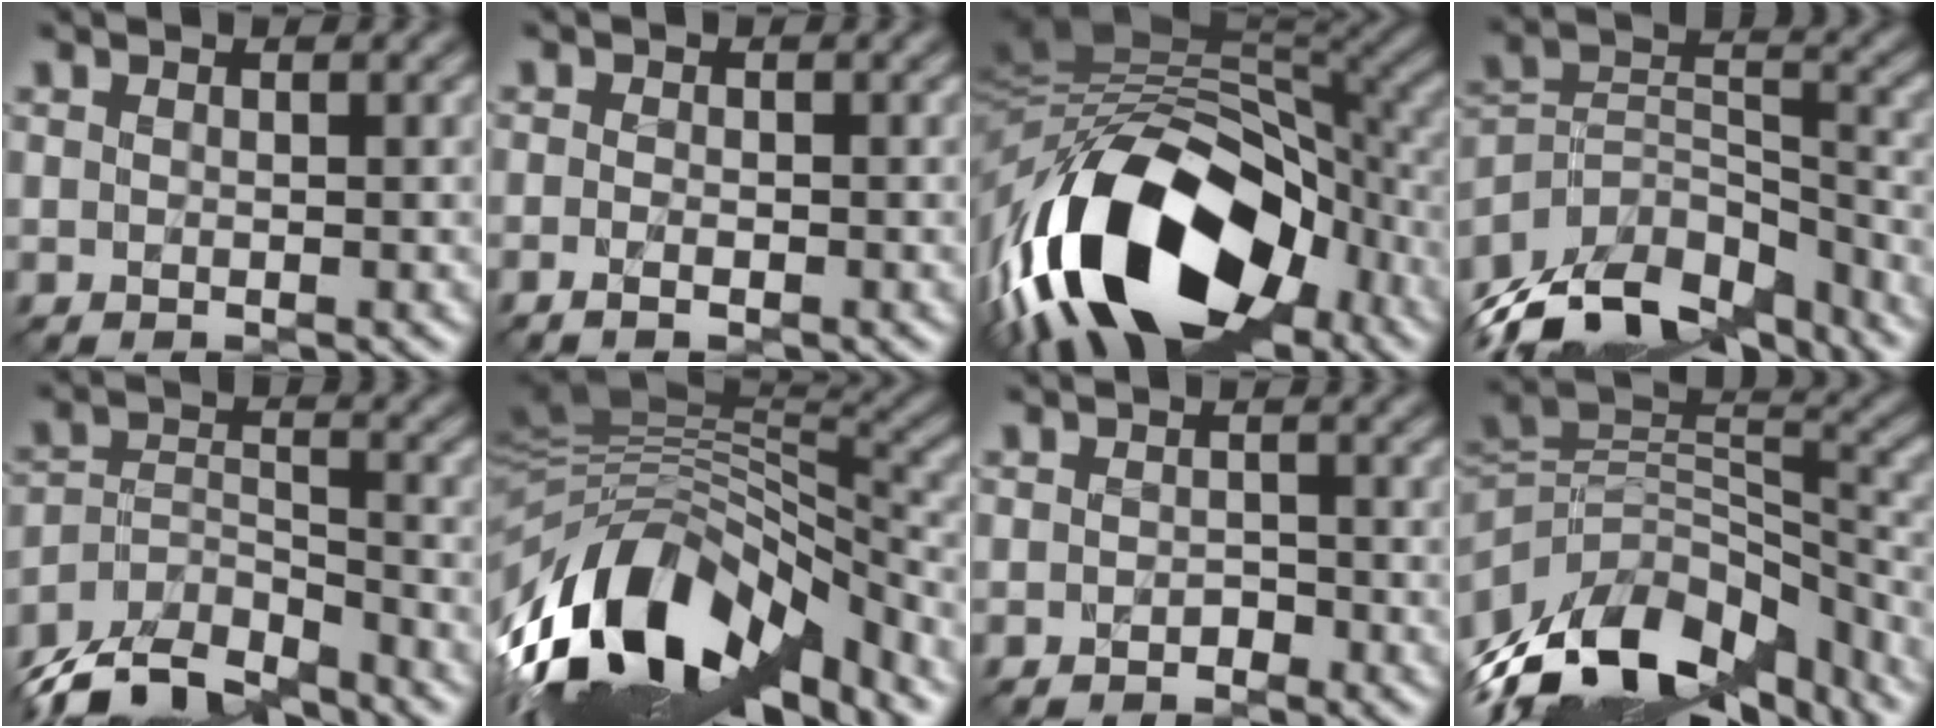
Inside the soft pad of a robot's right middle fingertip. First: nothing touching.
{"total": 0.9, "force": [-0.7, 0.3, 0.6], "torque": [-0.011, -0.008, -0.005]}
{"total": 17.2, "force": [-8.3, 9.6, 11.6], "torque": [-0.218, 0.000, -0.137]}
{"total": 12.8, "force": [-10.2, 6.0, 4.8], "torque": [-0.105, 0.011, -0.163]}
{"total": 8.3, "force": [-7.7, 2.5, 2.0], "torque": [-0.046, -0.006, -0.139]}
{"total": 14.2, "force": [-7.0, 7.1, 10.1], "torque": [-0.193, 0.015, -0.130]}
{"total": 0.8, "force": [-0.8, 0.1, 0.0], "torque": [-0.004, -0.003, -0.011]}
{"total": 13.1, "force": [-7.2, 7.7, 7.6], "torque": [-0.180, 0.004, -0.122]}